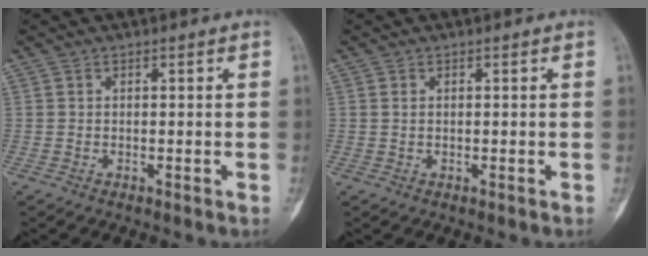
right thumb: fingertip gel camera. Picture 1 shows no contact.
{"total": 0.6, "force": [0.2, 0.4, 0.4], "torque": [-0.012, 0.003, 0.005]}